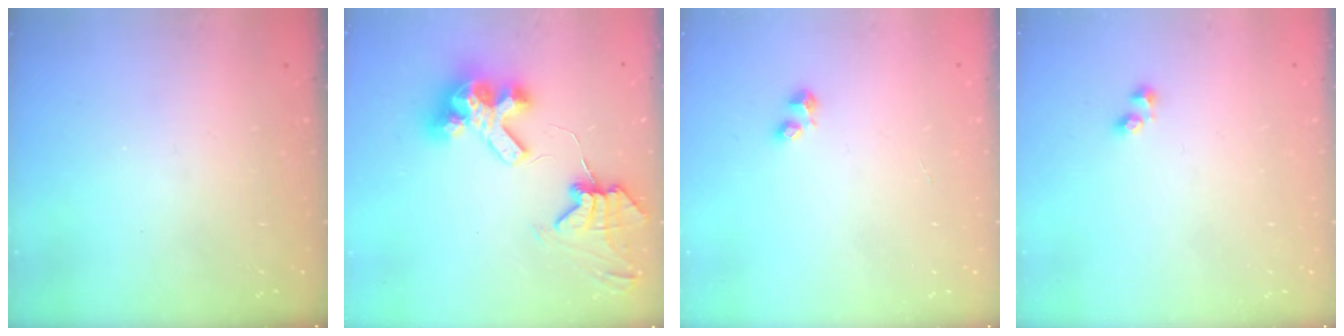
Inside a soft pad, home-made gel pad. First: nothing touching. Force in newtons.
{"total": 11.0, "press": 11.0, "slide": 1.4}
{"total": 2.9, "press": 2.8, "slide": 0.6}
{"total": 2.1, "press": 1.9, "slide": 0.9}